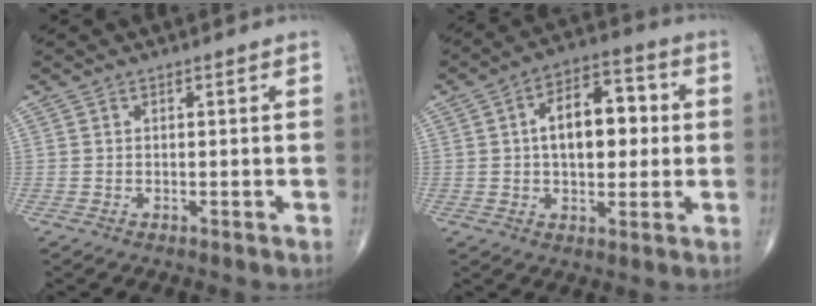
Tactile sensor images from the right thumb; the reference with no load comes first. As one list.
[{"total": 12.7, "force": [1.3, 7.1, 10.4], "torque": [-0.132, 0.019, 0.015]}]